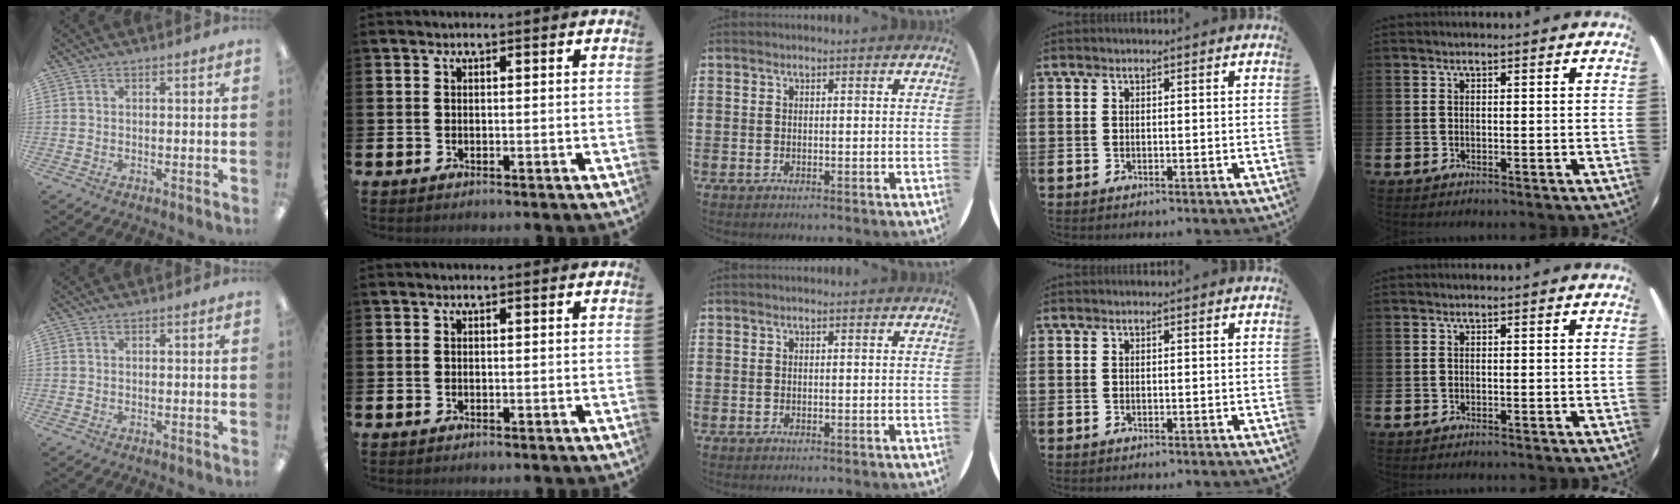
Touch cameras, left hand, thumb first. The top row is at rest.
{}